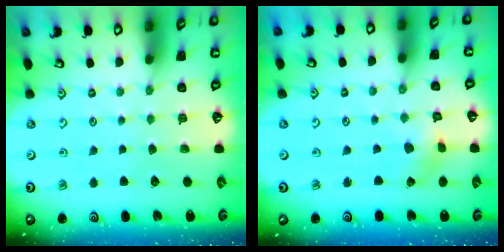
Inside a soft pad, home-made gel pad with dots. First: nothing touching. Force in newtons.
{"total": 1.7, "press": 1.7, "slide": 0.2}